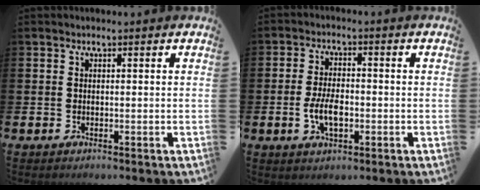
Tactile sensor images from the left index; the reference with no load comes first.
{"total": 4.8, "force": [-1.0, 2.5, 4.0], "torque": [-0.068, 0.000, -0.021]}